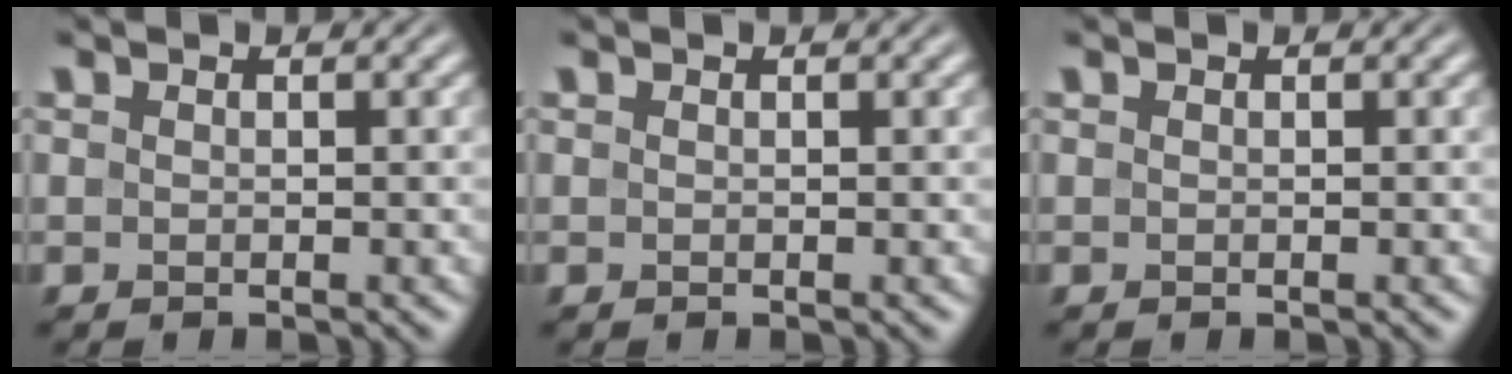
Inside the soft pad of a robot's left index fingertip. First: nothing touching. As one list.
[{"total": 0.0}, {"total": 0.0}]